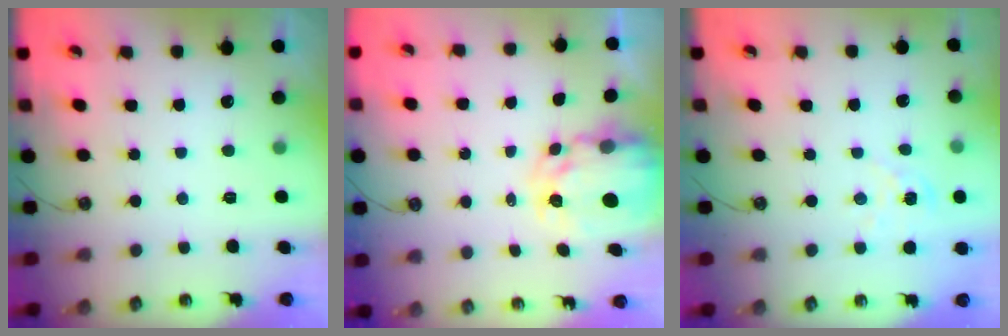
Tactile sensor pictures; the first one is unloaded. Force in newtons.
{"total": 6.3, "press": 6.3, "slide": 0.5}
{"total": 1.6, "press": 1.6, "slide": 0.2}